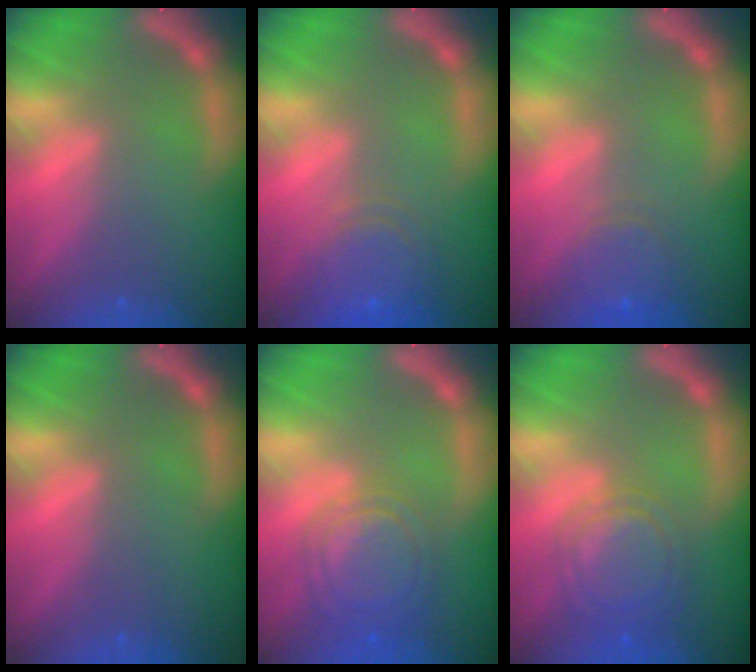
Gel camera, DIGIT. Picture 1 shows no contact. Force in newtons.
{"total": 5.5}
{"total": 3.5}
{"total": 0.0}
{"total": 7.0}
{"total": 6.5}